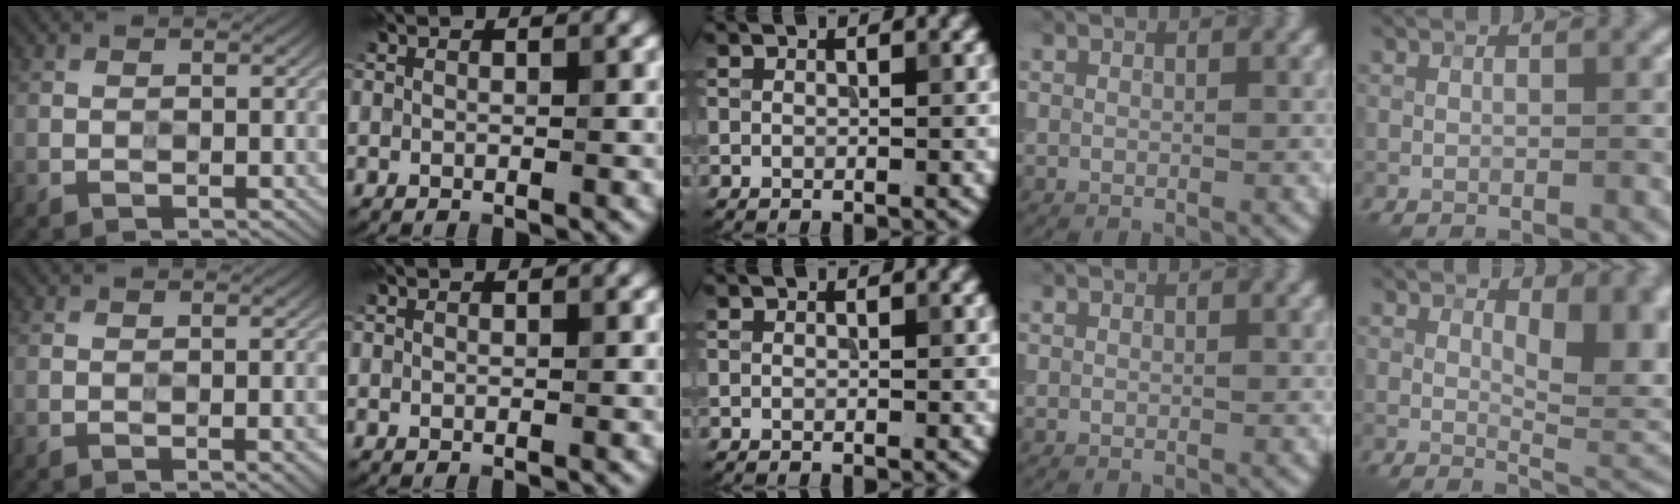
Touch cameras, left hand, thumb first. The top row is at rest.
{"thumb": {"total": 3.4, "force": [-1.3, 1.3, 2.8], "torque": [-0.024, -0.009, -0.009]}, "little": {"total": 7.3, "force": [1.6, 3.1, 6.4], "torque": [-0.086, -0.003, 0.029]}}